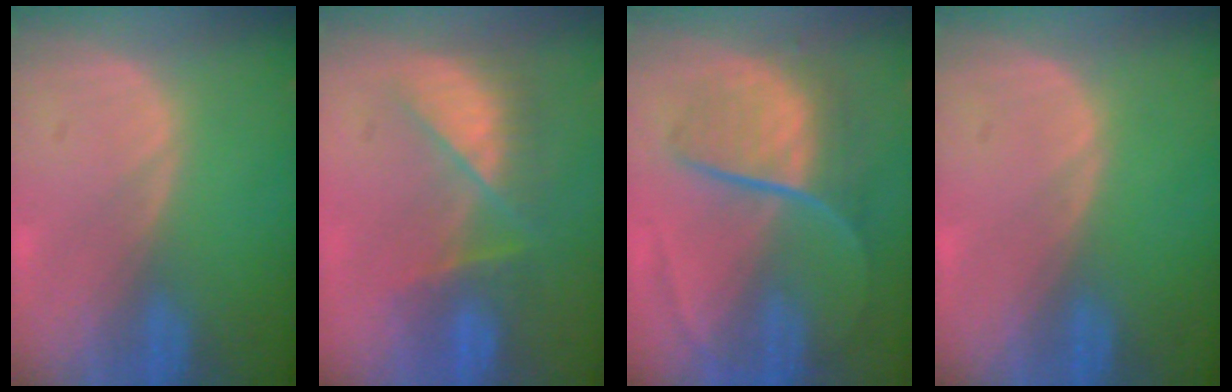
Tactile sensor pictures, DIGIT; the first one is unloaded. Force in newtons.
{"total": 7.2, "press": 6.9, "slide": 2.1}
{"total": 9.1, "press": 7.5, "slide": 5.2}
{"total": 0.0}